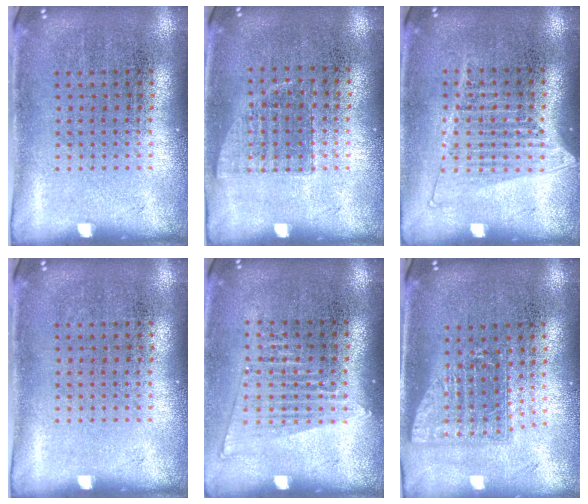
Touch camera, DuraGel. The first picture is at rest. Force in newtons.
{"total": 0.8, "press": 0.7, "slide": 0.3}
{"total": 1.3, "press": 1.2, "slide": 0.6}
{"total": 0.0}
{"total": 1.4, "press": 1.3, "slide": 0.6}
{"total": 1.6, "press": 1.2, "slide": 1.0}